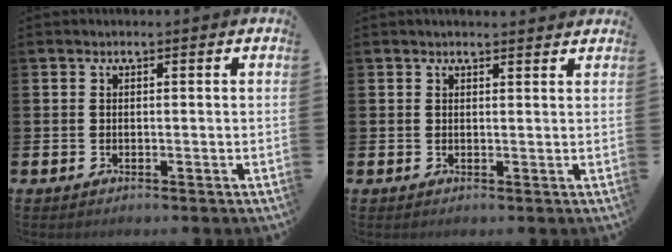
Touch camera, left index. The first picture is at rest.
{"total": 1.3, "force": [1.3, 0.0, 0.1], "torque": [0.005, -0.006, 0.022]}